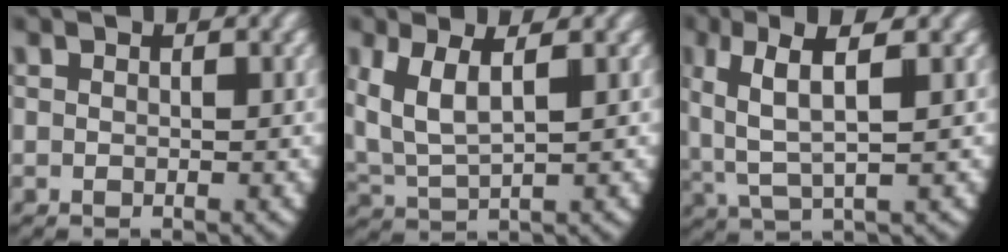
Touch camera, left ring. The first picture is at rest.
{"total": 5.0, "force": [1.1, 3.3, 3.6], "torque": [-0.104, -0.020, 0.033]}
{"total": 5.1, "force": [1.3, 2.3, 4.4], "torque": [-0.094, -0.009, 0.030]}